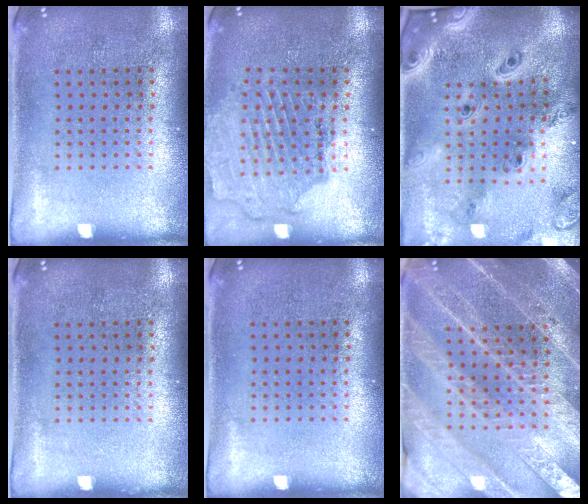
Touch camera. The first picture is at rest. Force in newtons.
{"total": 1.6, "press": 1.5, "slide": 0.3}
{"total": 4.1, "press": 3.1, "slide": 2.7}
{"total": 0.0}
{"total": 0.0}
{"total": 4.0, "press": 3.7, "slide": 1.5}